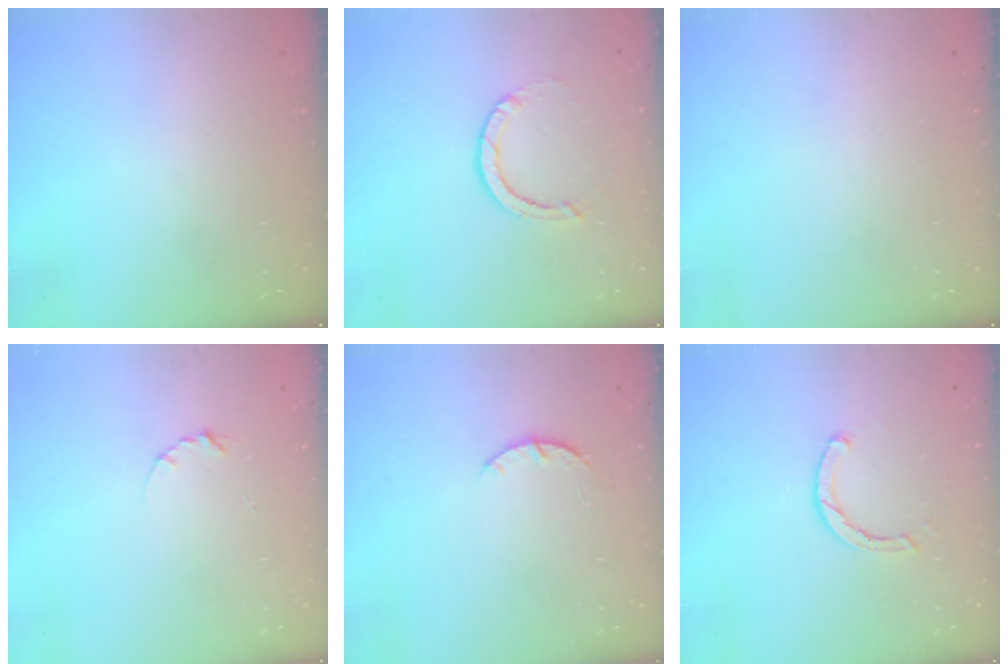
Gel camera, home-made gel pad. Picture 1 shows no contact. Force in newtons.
{"total": 3.8, "press": 3.8, "slide": 0.4}
{"total": 0.0}
{"total": 2.3, "press": 2.3, "slide": 0.4}
{"total": 3.0, "press": 2.9, "slide": 0.5}
{"total": 2.4, "press": 2.4, "slide": 0.1}